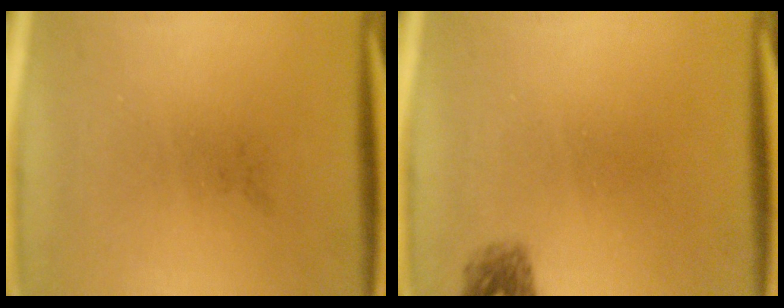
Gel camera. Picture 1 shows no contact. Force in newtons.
{"total": 1.6}